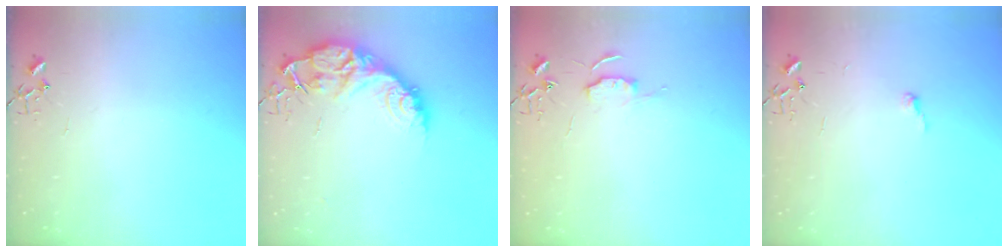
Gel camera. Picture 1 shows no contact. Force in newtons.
{"total": 16.1, "press": 16.0, "slide": 1.5}
{"total": 5.7, "press": 5.7, "slide": 0.6}
{"total": 4.4, "press": 4.4, "slide": 0.4}